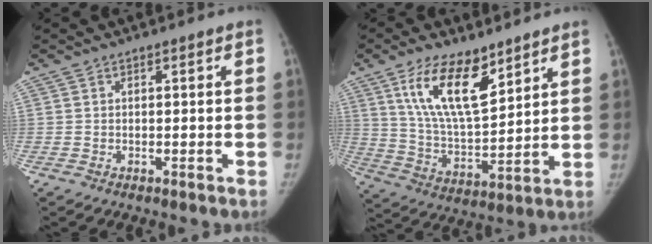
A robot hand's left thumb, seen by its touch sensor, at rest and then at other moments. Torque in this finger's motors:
{"motor_torque": [0.55, 0.31, 1.84, -0.93, 0.54]}